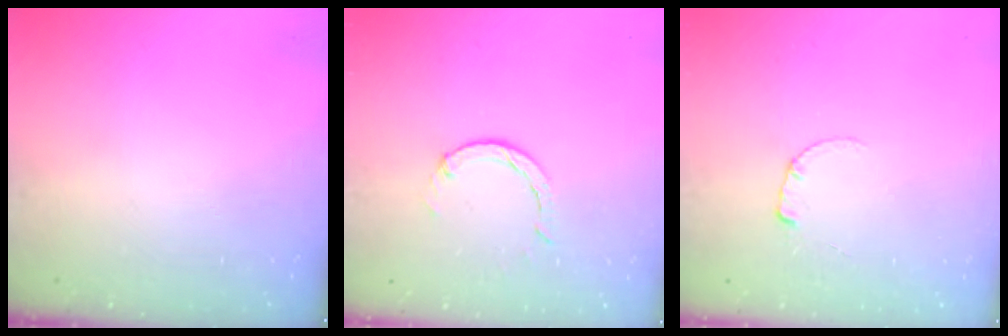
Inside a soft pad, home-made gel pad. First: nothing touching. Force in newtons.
{"total": 1.3, "press": 1.2, "slide": 0.3}
{"total": 0.6, "press": 0.6, "slide": 0.1}